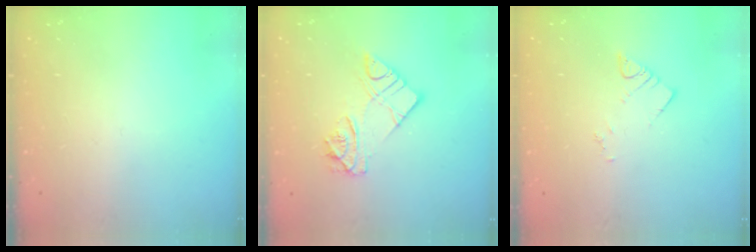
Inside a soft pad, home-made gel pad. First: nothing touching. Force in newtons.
{"total": 10.9, "press": 10.8, "slide": 0.9}
{"total": 3.6, "press": 3.6, "slide": 0.1}